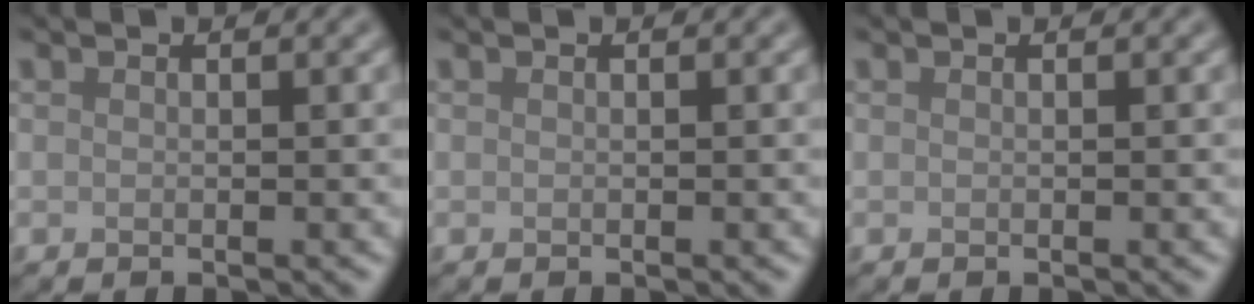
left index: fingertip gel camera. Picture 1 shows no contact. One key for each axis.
{"total": 0.0}
{"total": 0.0}